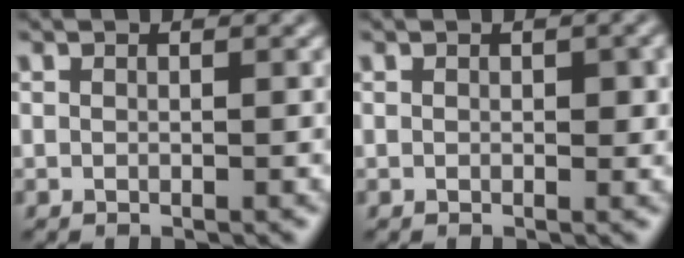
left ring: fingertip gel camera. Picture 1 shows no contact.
{"total": 1.3, "force": [0.2, 0.7, 1.0], "torque": [-0.012, -0.002, 0.002]}